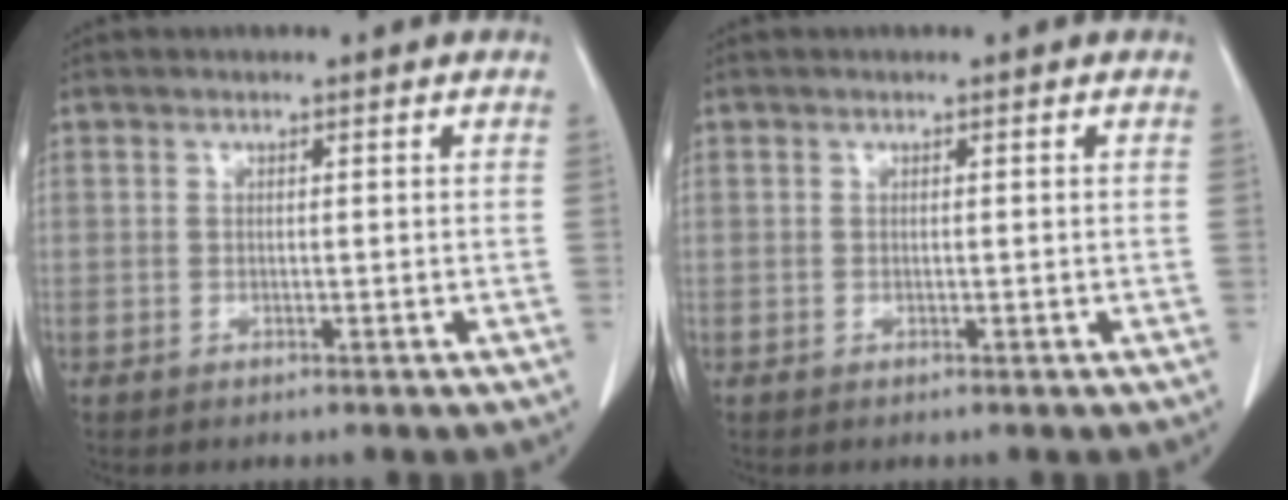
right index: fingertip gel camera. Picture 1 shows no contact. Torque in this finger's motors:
{"motor_torque": [0.00, 0.00, 0.00, 0.00]}